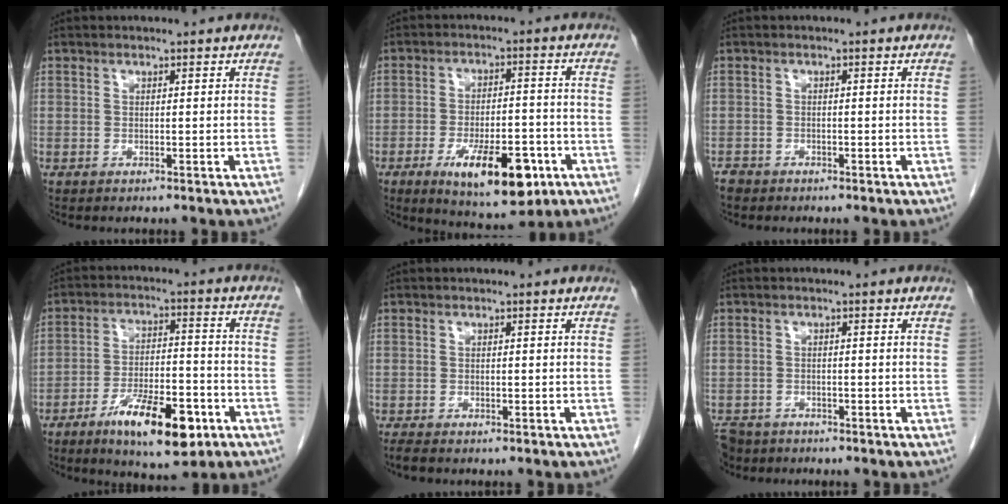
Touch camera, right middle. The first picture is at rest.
{"total": 12.9, "force": [-6.1, 4.4, 10.5], "torque": [-0.161, -0.010, -0.085]}
{"total": 1.8, "force": [-1.5, 0.9, 0.2], "torque": [-0.010, 0.000, -0.028]}
{"total": 12.5, "force": [-6.8, 3.7, 9.9], "torque": [-0.166, -0.002, -0.105]}
{"total": 1.3, "force": [-1.1, 0.2, 0.7], "torque": [-0.022, -0.005, -0.020]}
{"total": 5.7, "force": [-4.6, 3.2, 1.2], "torque": [-0.030, -0.004, -0.079]}